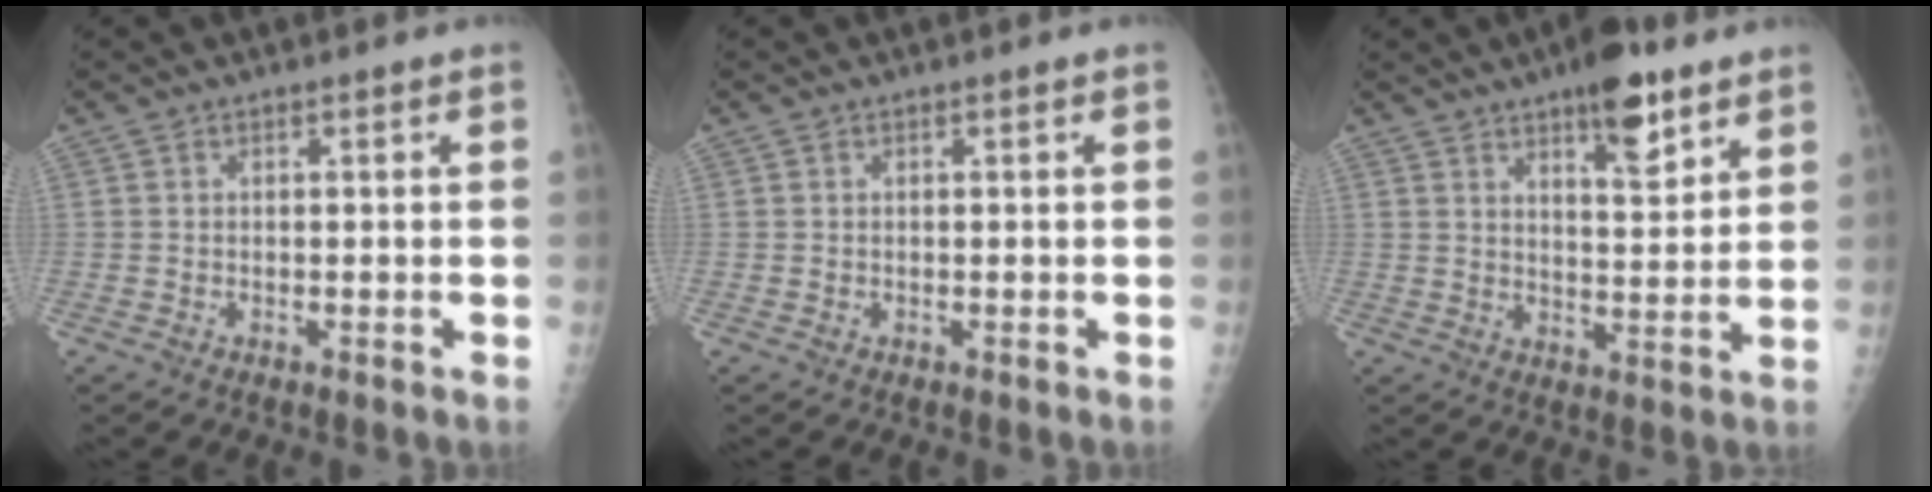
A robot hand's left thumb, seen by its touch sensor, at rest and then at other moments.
{"total": 0.0}
{"total": 9.9, "force": [6.2, 3.4, 6.9], "torque": [-0.084, -0.036, 0.092]}